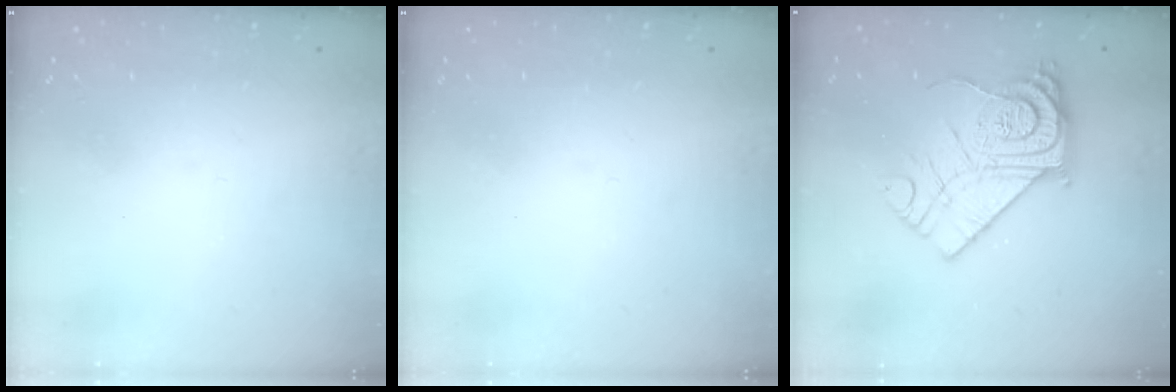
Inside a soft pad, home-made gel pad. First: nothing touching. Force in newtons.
{"total": 0.0}
{"total": 17.2, "press": 17.1, "slide": 1.3}